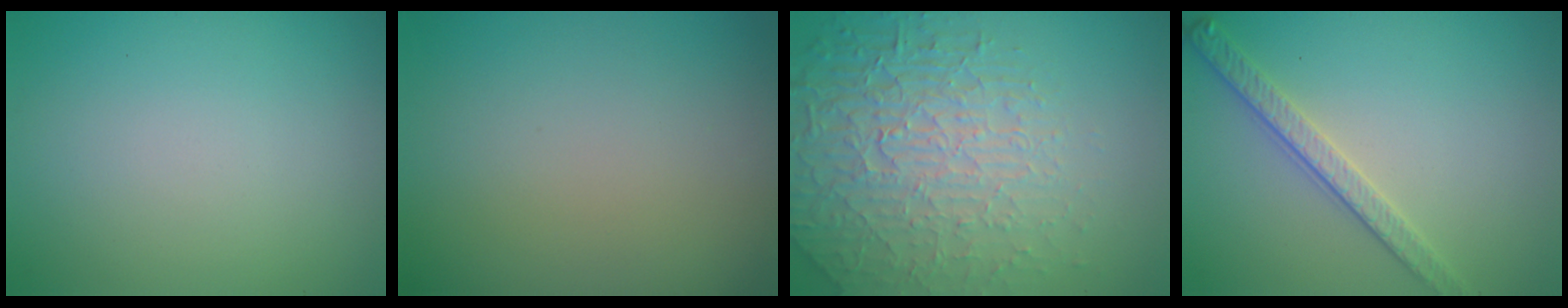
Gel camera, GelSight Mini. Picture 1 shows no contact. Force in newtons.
{"total": 0.0}
{"total": 5.9, "press": 5.0, "slide": 3.0}
{"total": 2.8, "press": 2.6, "slide": 1.0}